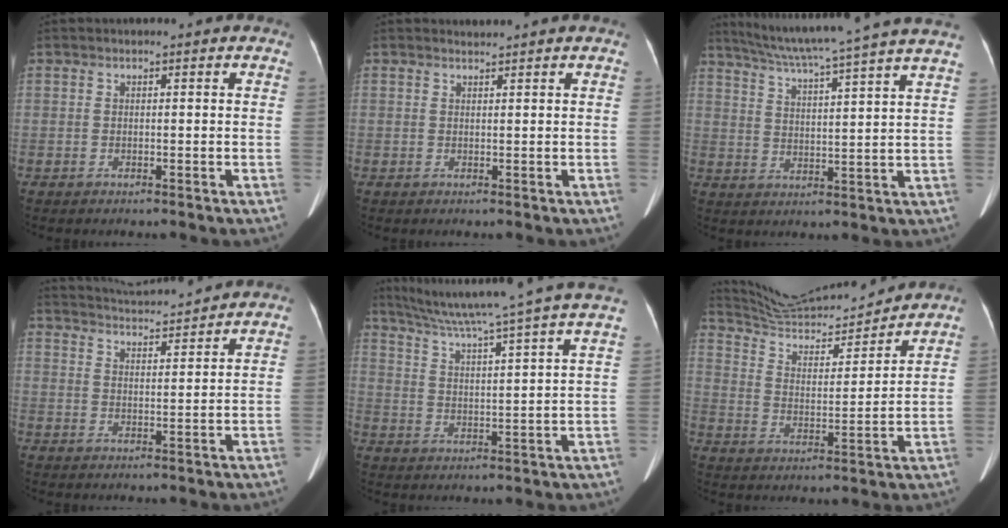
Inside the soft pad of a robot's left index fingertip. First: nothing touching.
{"total": 0.5, "force": [0.4, -0.2, -0.4], "torque": [-0.001, 0.000, 0.009]}
{"total": 19.6, "force": [16.9, -1.8, 9.7], "torque": [-0.169, -0.011, 0.232]}
{"total": 9.5, "force": [9.4, -0.2, 1.8], "torque": [-0.042, 0.012, 0.143]}
{"total": 22.0, "force": [19.0, -2.1, 11.0], "torque": [-0.188, -0.024, 0.261]}
{"total": 15.0, "force": [14.6, 0.6, 3.3], "torque": [-0.069, -0.010, 0.243]}